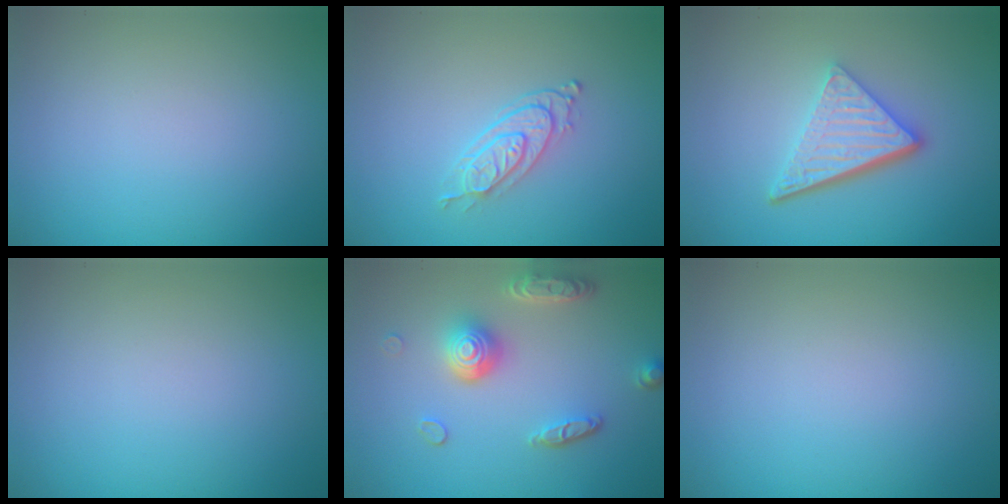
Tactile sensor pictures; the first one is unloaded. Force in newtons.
{"total": 2.7, "press": 2.1, "slide": 1.6}
{"total": 4.9, "press": 3.4, "slide": 3.6}
{"total": 0.0}
{"total": 4.6, "press": 3.7, "slide": 2.8}
{"total": 0.0}